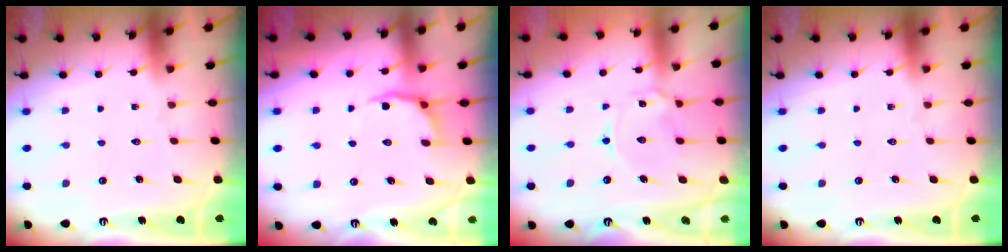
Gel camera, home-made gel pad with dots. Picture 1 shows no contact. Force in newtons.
{"total": 3.6, "press": 2.6, "slide": 2.5}
{"total": 2.6, "press": 2.6, "slide": 0.4}
{"total": 0.0}